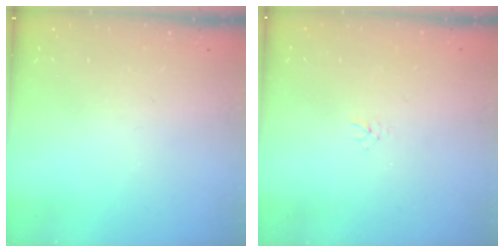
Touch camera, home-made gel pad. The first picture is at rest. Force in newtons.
{"total": 1.5, "press": 1.5, "slide": 0.1}